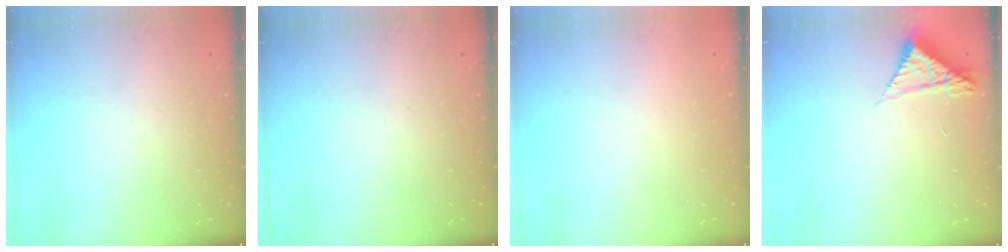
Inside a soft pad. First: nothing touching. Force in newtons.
{"total": 0.0}
{"total": 1.6, "press": 1.5, "slide": 0.1}
{"total": 4.9, "press": 4.9, "slide": 0.4}